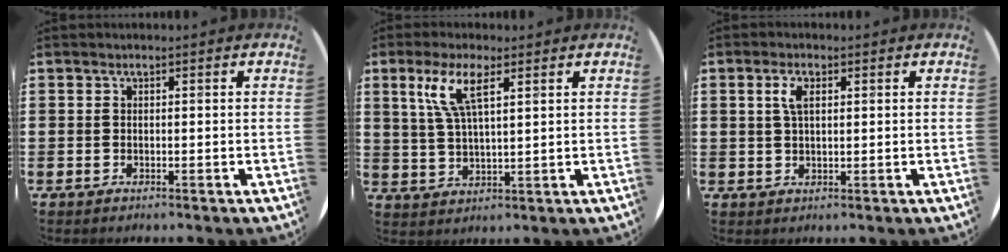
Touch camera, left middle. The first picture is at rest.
{"total": 6.6, "force": [3.6, 1.6, 5.2], "torque": [-0.115, 0.009, 0.062]}
{"total": 3.4, "force": [1.3, 1.6, 2.7], "torque": [-0.058, 0.010, 0.021]}